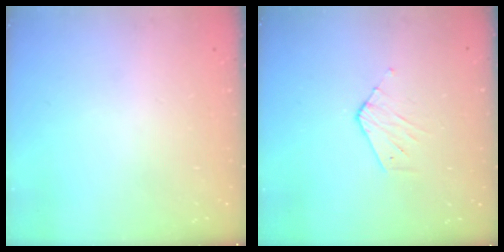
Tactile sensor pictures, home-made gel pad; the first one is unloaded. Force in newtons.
{"total": 3.2, "press": 3.2, "slide": 0.2}